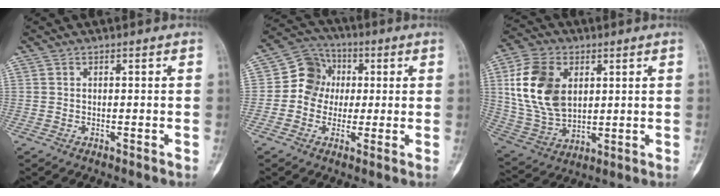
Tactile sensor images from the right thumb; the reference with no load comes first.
{"total": 8.7, "force": [0.4, 7.9, 3.6], "torque": [-0.021, 0.017, -0.009]}
{"total": 16.2, "force": [4.0, 10.8, 11.5], "torque": [-0.210, -0.008, 0.086]}